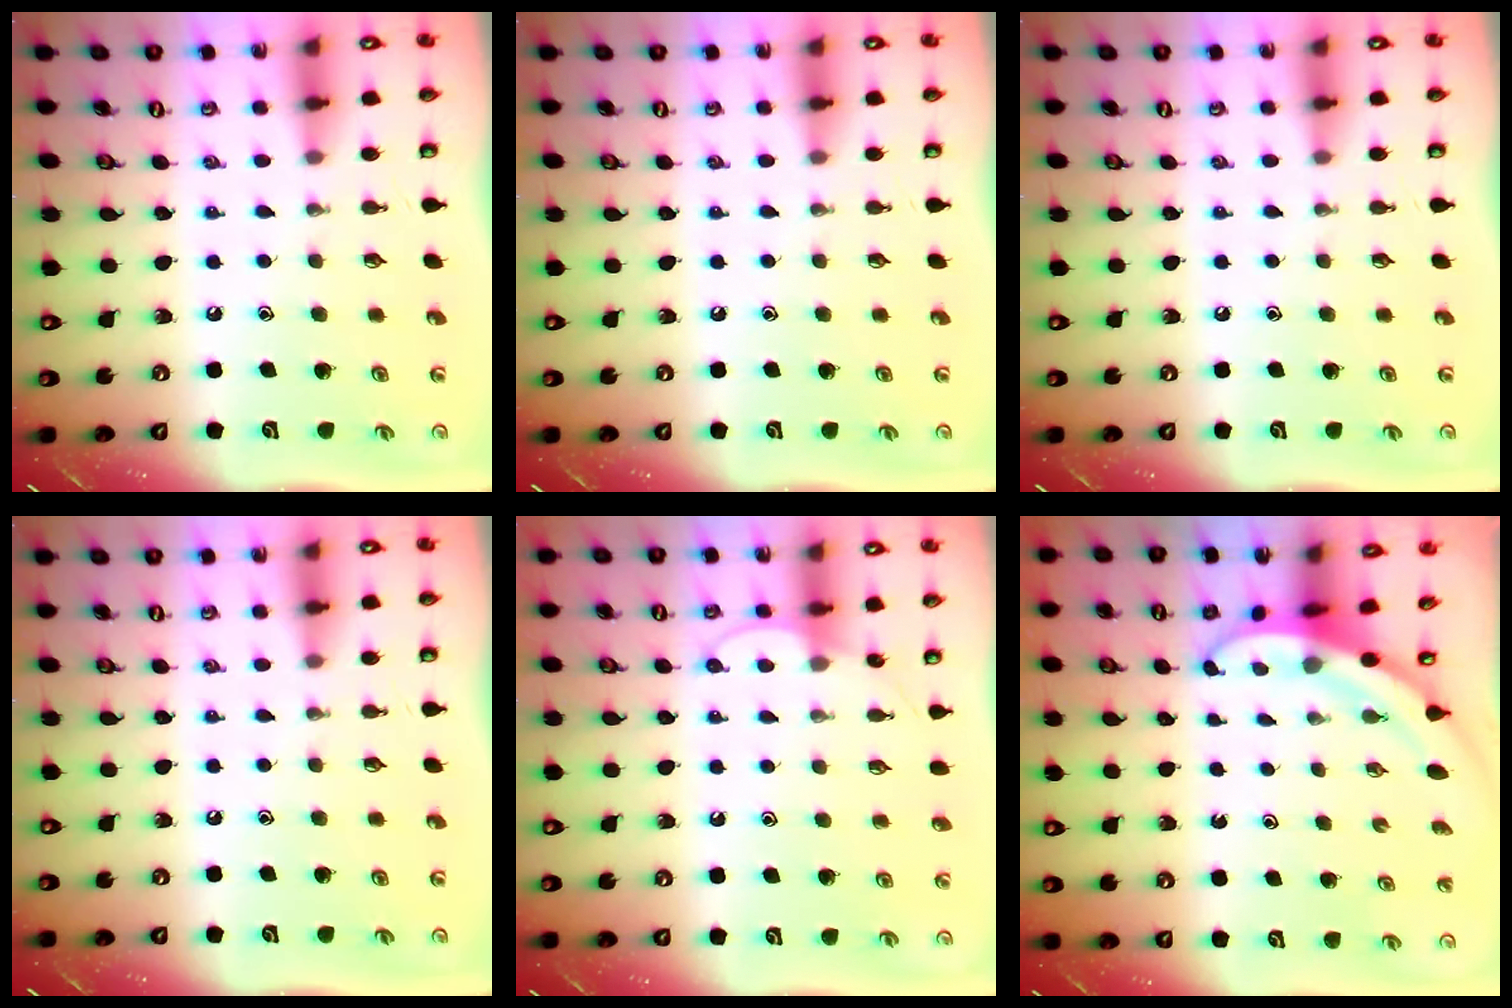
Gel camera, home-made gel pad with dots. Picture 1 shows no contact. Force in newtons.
{"total": 0.0}
{"total": 0.0}
{"total": 0.0}
{"total": 6.1, "press": 6.1, "slide": 0.6}
{"total": 3.5, "press": 3.5, "slide": 0.1}